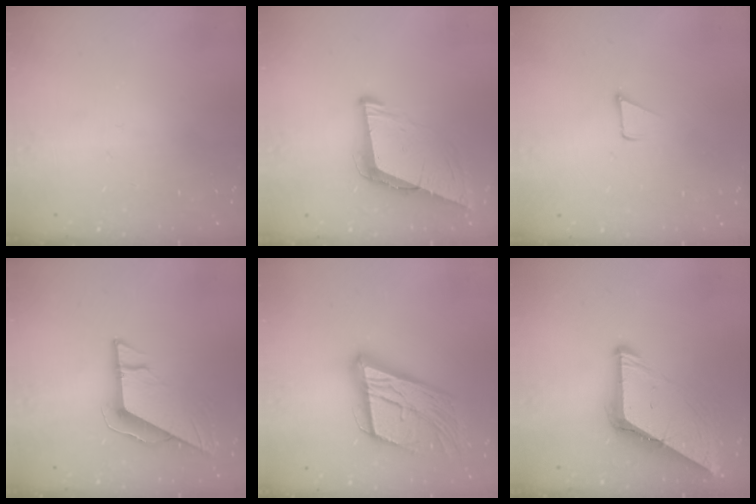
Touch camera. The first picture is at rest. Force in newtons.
{"total": 9.0, "press": 8.1, "slide": 3.8}
{"total": 1.7, "press": 1.7, "slide": 0.1}
{"total": 9.0, "press": 9.0, "slide": 0.4}
{"total": 22.7, "press": 22.3, "slide": 4.0}
{"total": 8.6, "press": 8.6, "slide": 0.9}